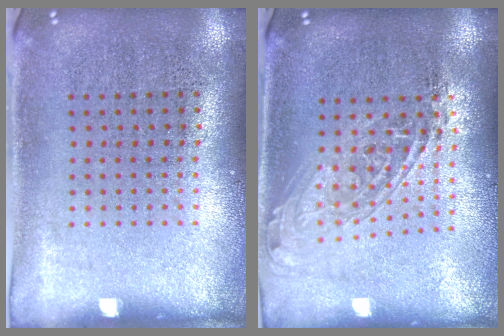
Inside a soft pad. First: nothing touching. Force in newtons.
{"total": 1.7, "press": 1.4, "slide": 1.0}